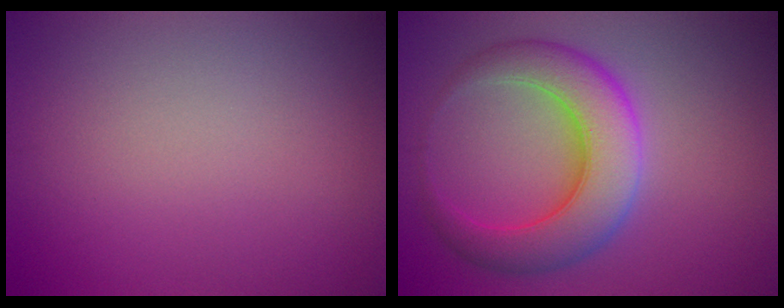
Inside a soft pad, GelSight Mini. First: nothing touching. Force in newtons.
{"total": 7.5, "press": 7.5, "slide": 0.2}